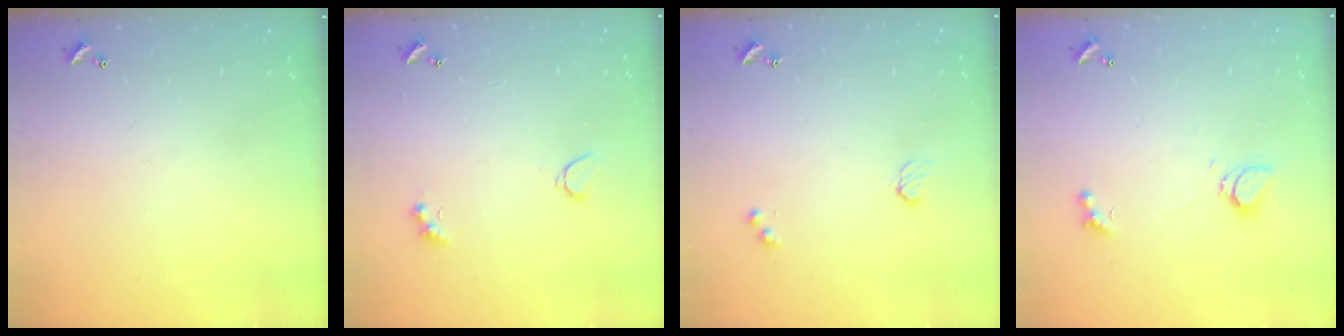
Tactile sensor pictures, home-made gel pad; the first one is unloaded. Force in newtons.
{"total": 3.5, "press": 3.3, "slide": 0.9}
{"total": 2.9, "press": 2.9, "slide": 0.5}
{"total": 1.0, "press": 0.9, "slide": 0.4}